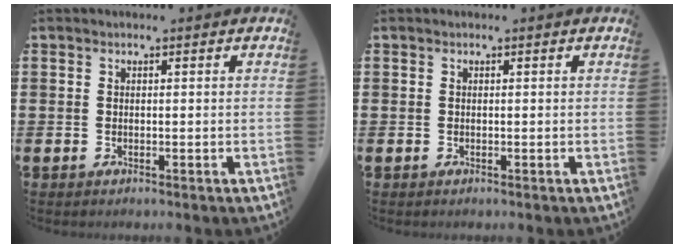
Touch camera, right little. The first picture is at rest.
{"total": 0.0}